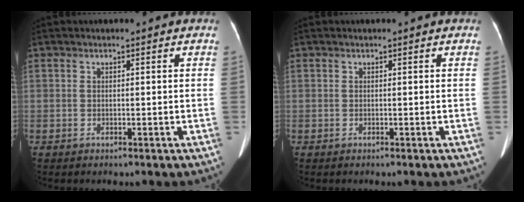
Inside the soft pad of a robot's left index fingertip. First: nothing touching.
{"total": 0.0}